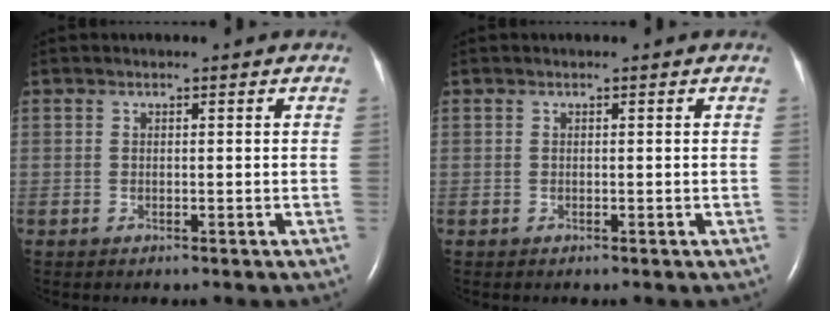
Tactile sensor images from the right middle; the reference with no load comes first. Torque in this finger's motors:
{"motor_torque": [0.07, -0.06, 0.00, 0.00]}